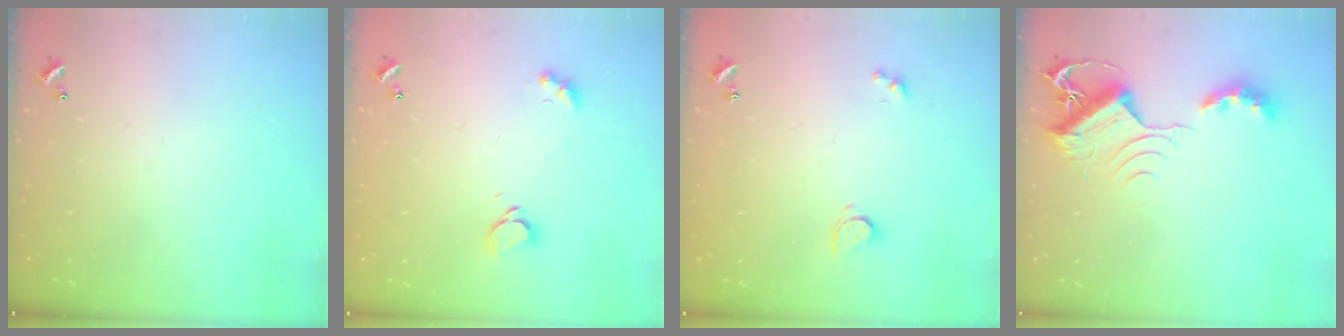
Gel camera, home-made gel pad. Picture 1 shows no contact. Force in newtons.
{"total": 2.1, "press": 2.1, "slide": 0.3}
{"total": 2.6, "press": 2.6, "slide": 0.3}
{"total": 9.7, "press": 9.6, "slide": 1.1}